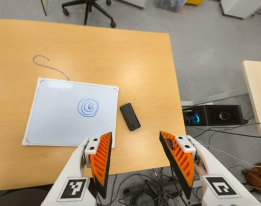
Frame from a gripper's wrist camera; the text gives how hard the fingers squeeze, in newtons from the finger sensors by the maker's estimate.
{"total": 0.0}